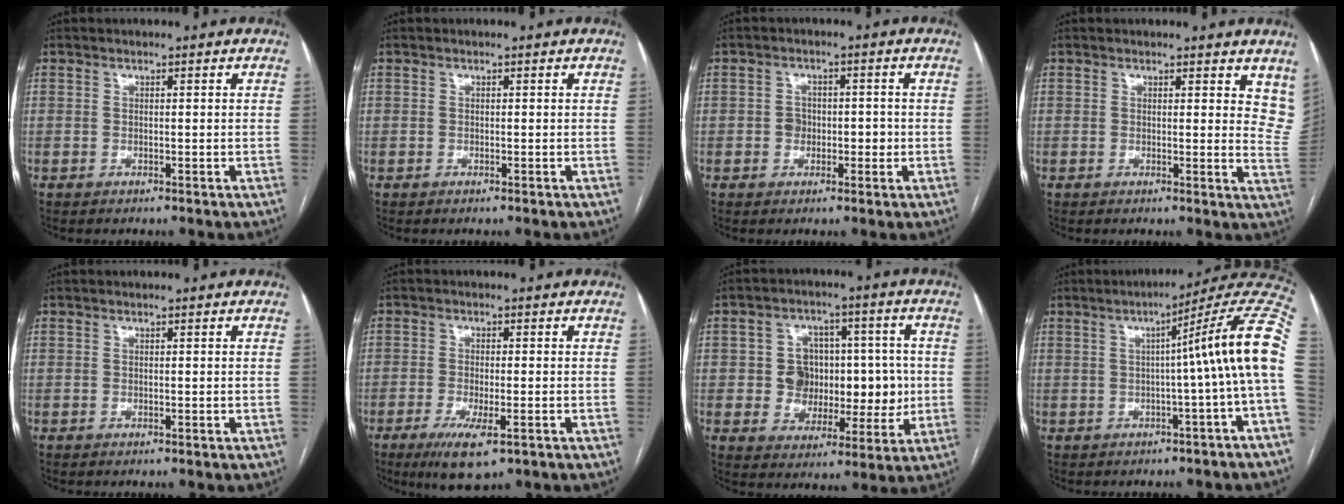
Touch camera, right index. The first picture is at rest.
{"total": 0.0}
{"total": 3.4, "force": [-0.6, 2.6, 2.2], "torque": [-0.026, 0.016, -0.007]}
{"total": 8.2, "force": [6.8, 3.2, 3.3], "torque": [-0.011, -0.027, 0.057]}
{"total": 0.0}
{"total": 6.6, "force": [-3.6, 1.6, 5.3], "torque": [-0.096, -0.015, -0.055]}
{"total": 9.9, "force": [0.1, 8.2, 5.5], "torque": [-0.069, 0.039, 0.014]}
{"total": 12.7, "force": [0.0, -1.9, 12.5], "torque": [-0.145, 0.030, -0.010]}